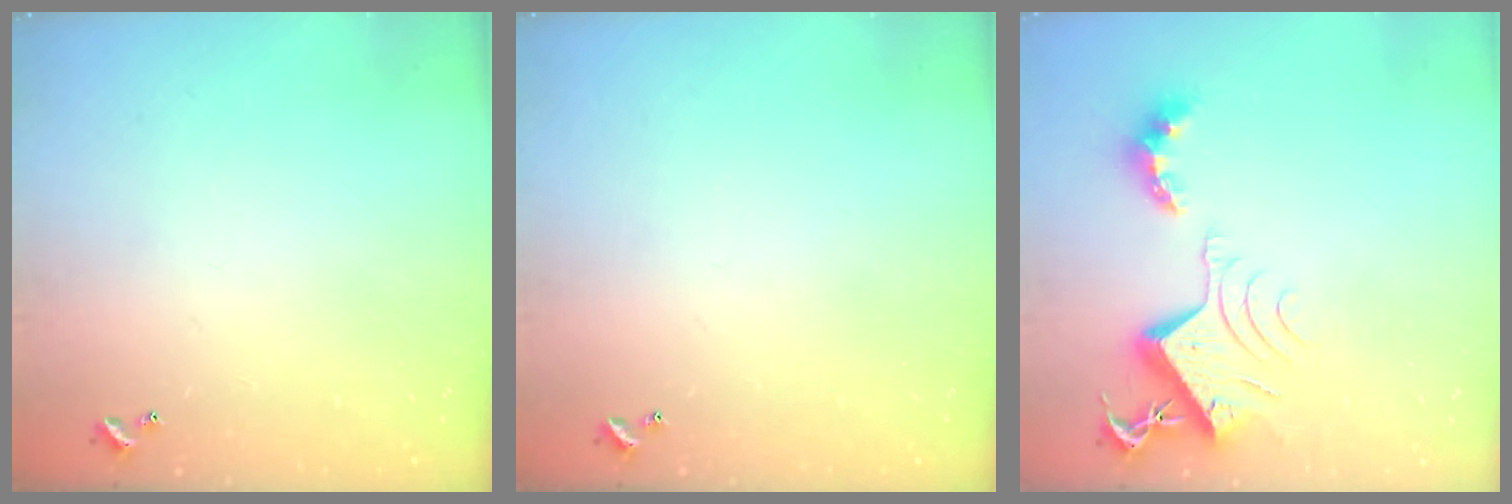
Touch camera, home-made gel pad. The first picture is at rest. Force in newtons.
{"total": 0.0}
{"total": 9.4, "press": 9.3, "slide": 1.0}